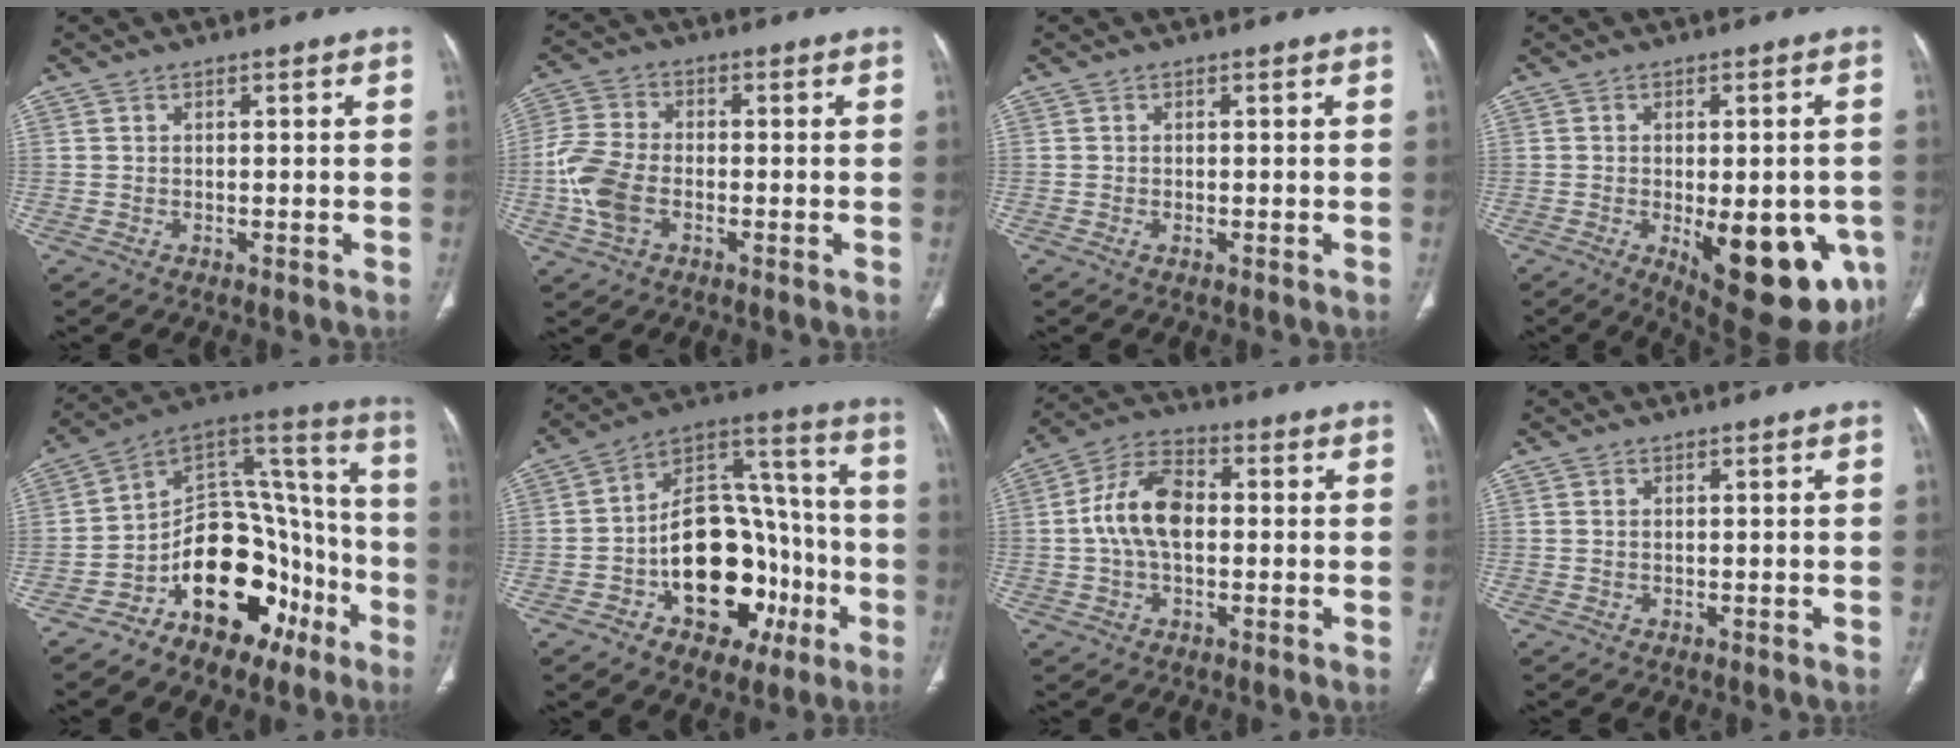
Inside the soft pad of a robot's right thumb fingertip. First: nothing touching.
{"total": 9.0, "force": [-2.3, 5.6, 6.6], "torque": [-0.150, 0.011, -0.051]}
{"total": 0.6, "force": [-0.2, 0.3, 0.5], "torque": [-0.013, 0.000, -0.004]}
{"total": 20.2, "force": [-6.3, 8.6, 17.1], "torque": [-0.160, -0.012, -0.060]}
{"total": 24.1, "force": [-10.8, 14.7, 15.7], "torque": [-0.180, 0.116, -0.160]}
{"total": 24.3, "force": [-7.0, 15.3, 17.5], "torque": [-0.219, 0.061, -0.094]}
{"total": 10.7, "force": [0.1, 6.3, 8.7], "torque": [-0.166, 0.026, -0.005]}
{"total": 0.0}